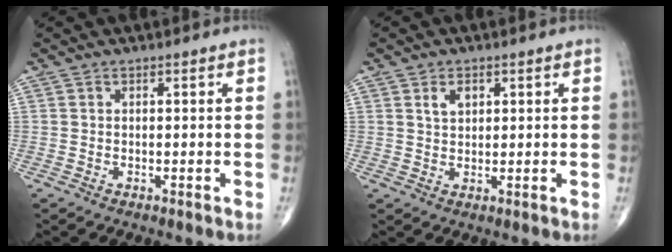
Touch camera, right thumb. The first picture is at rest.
{"total": 3.0, "force": [1.3, 2.0, 1.9], "torque": [-0.024, -0.004, 0.024]}